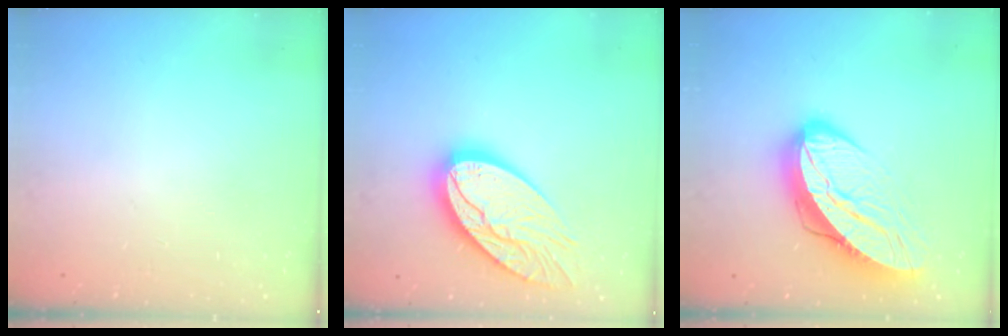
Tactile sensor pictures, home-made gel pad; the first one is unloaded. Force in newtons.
{"total": 22.2, "press": 22.1, "slide": 2.3}
{"total": 16.2, "press": 16.1, "slide": 1.3}